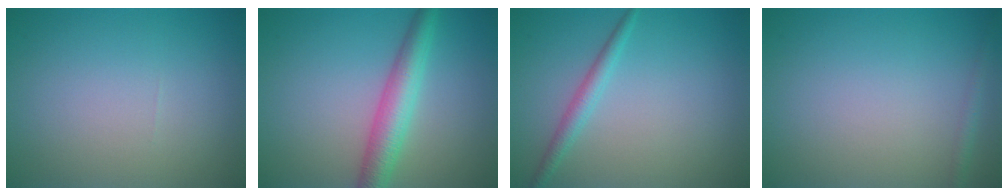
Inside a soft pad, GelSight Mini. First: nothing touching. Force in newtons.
{"total": 4.3, "press": 4.3, "slide": 0.1}
{"total": 1.8, "press": 1.8, "slide": 0.0}
{"total": 0.9, "press": 0.9, "slide": 0.1}